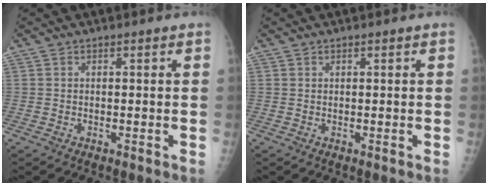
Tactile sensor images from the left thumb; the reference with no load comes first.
{"total": 0.0}